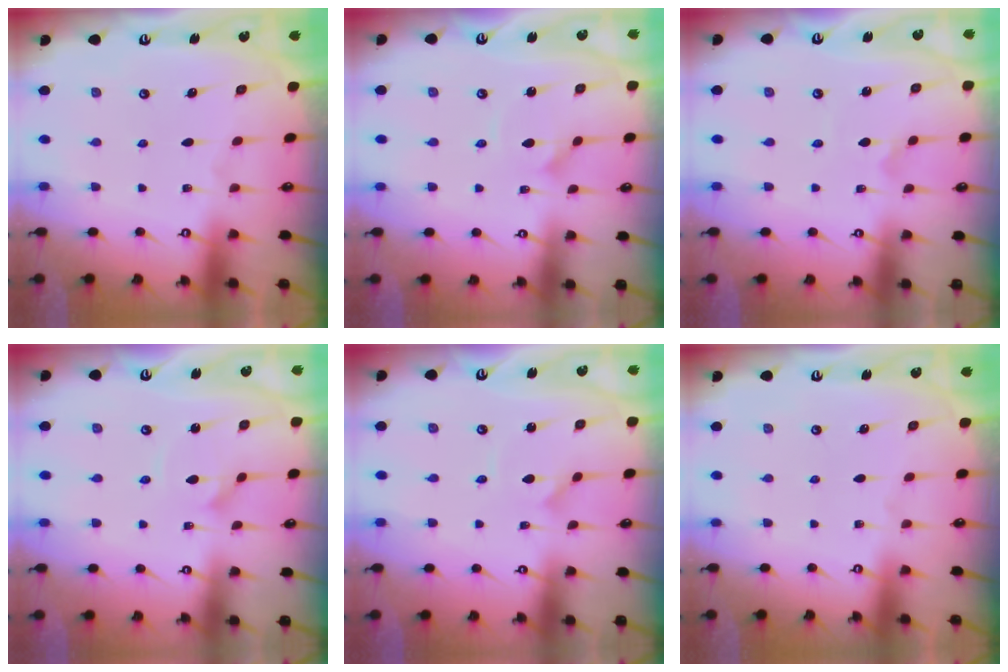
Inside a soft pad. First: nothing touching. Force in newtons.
{"total": 2.0, "press": 2.0, "slide": 0.0}
{"total": 1.2, "press": 1.1, "slide": 0.2}
{"total": 1.8, "press": 1.8, "slide": 0.2}
{"total": 1.1, "press": 1.1, "slide": 0.1}
{"total": 0.0}